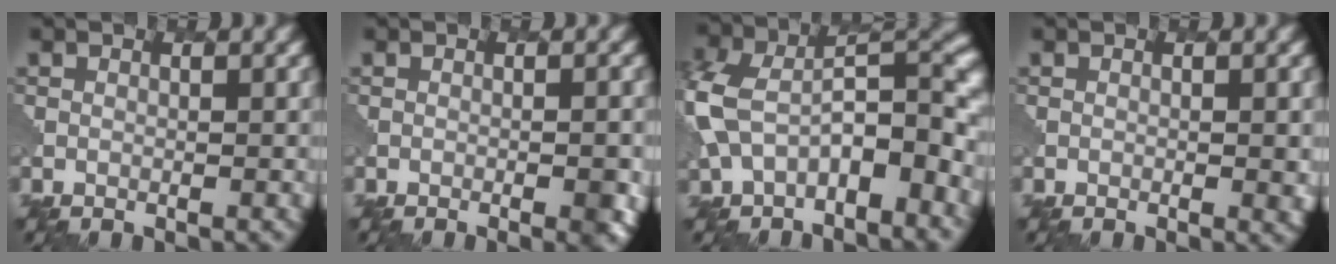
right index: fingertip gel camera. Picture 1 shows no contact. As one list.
[{"total": 2.7, "force": [-0.8, 0.9, 2.4], "torque": [-0.022, 0.002, -0.005]}, {"total": 9.8, "force": [-2.0, 5.7, 7.7], "torque": [-0.142, 0.004, -0.045]}, {"total": 1.2, "force": [0.0, 0.3, 1.2], "torque": [-0.016, -0.001, 0.002]}]